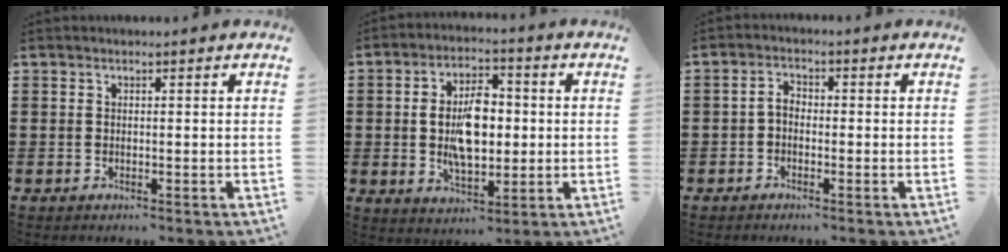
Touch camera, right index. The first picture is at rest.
{"total": 8.8, "force": [-0.1, 5.0, 7.2], "torque": [-0.134, 0.007, -0.010]}
{"total": 2.1, "force": [-0.9, 1.2, 1.5], "torque": [-0.039, 0.003, -0.021]}